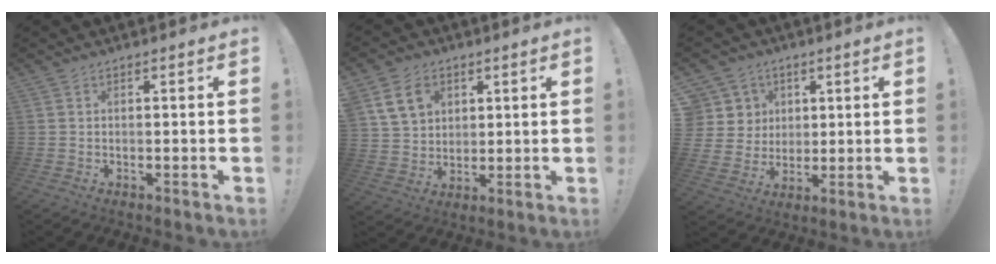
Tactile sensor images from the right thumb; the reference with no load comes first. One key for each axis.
{"total": 11.6, "fx": 5.6, "fy": 8.9, "fz": 4.9, "tx": -0.072, "ty": -0.016, "tz": 0.113}
{"total": 9.4, "fx": 3.4, "fy": 8.6, "fz": 2.0, "tx": -0.033, "ty": -0.020, "tz": 0.075}